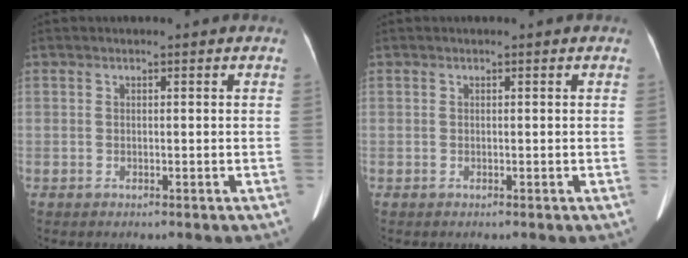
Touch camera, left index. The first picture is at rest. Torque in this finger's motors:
{"motor_torque": [0.00, 0.00, 0.00, 0.00]}